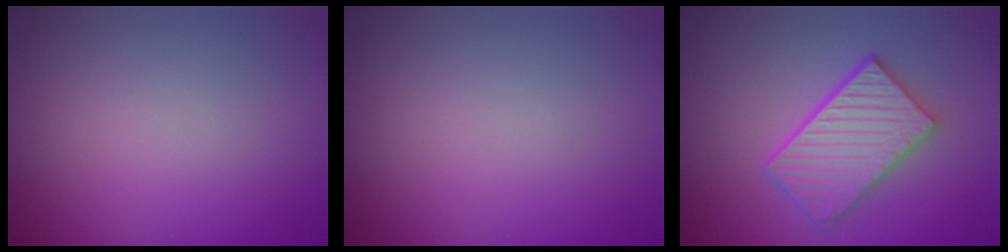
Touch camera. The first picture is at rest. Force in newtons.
{"total": 0.0}
{"total": 5.2, "press": 4.3, "slide": 3.0}